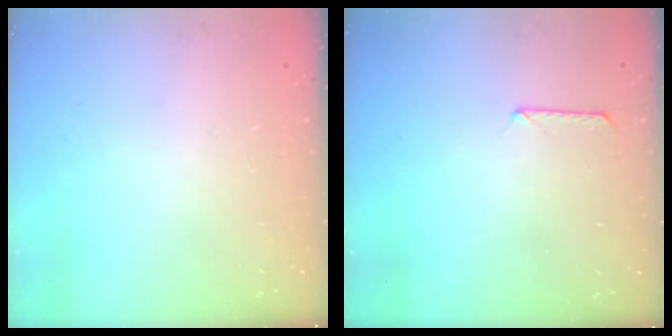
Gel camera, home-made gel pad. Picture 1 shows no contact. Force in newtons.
{"total": 6.8, "press": 6.8, "slide": 0.8}